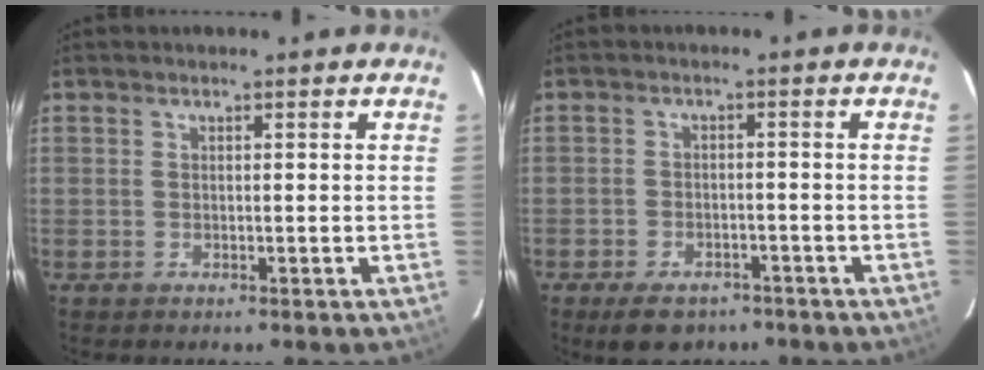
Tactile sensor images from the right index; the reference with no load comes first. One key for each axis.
{"total": 7.8, "fx": -5.6, "fy": 4.2, "fz": 3.3, "tx": -0.074, "ty": 0.002, "tz": -0.077}